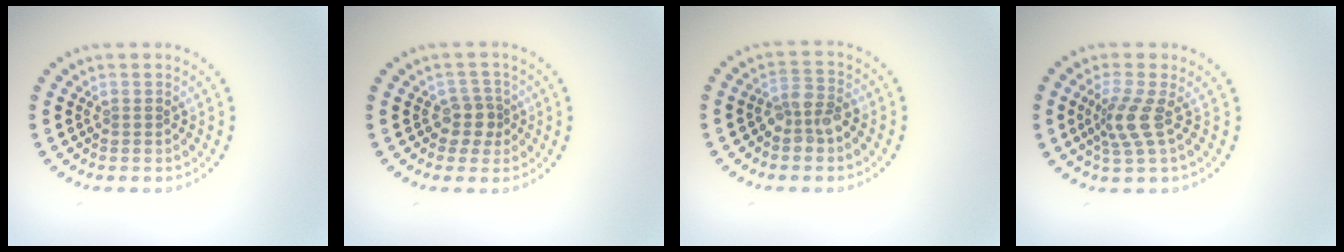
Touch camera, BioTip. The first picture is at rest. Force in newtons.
{"total": 2.2, "press": 1.8, "slide": 1.2}
{"total": 2.7, "press": 2.3, "slide": 1.4}
{"total": 2.8, "press": 2.0, "slide": 1.9}